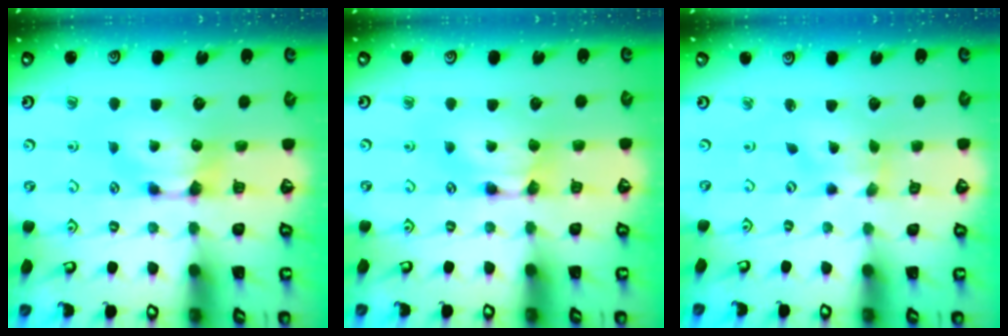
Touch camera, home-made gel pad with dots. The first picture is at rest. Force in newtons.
{"total": 1.6, "press": 1.6, "slide": 0.2}
{"total": 1.7, "press": 1.3, "slide": 1.1}